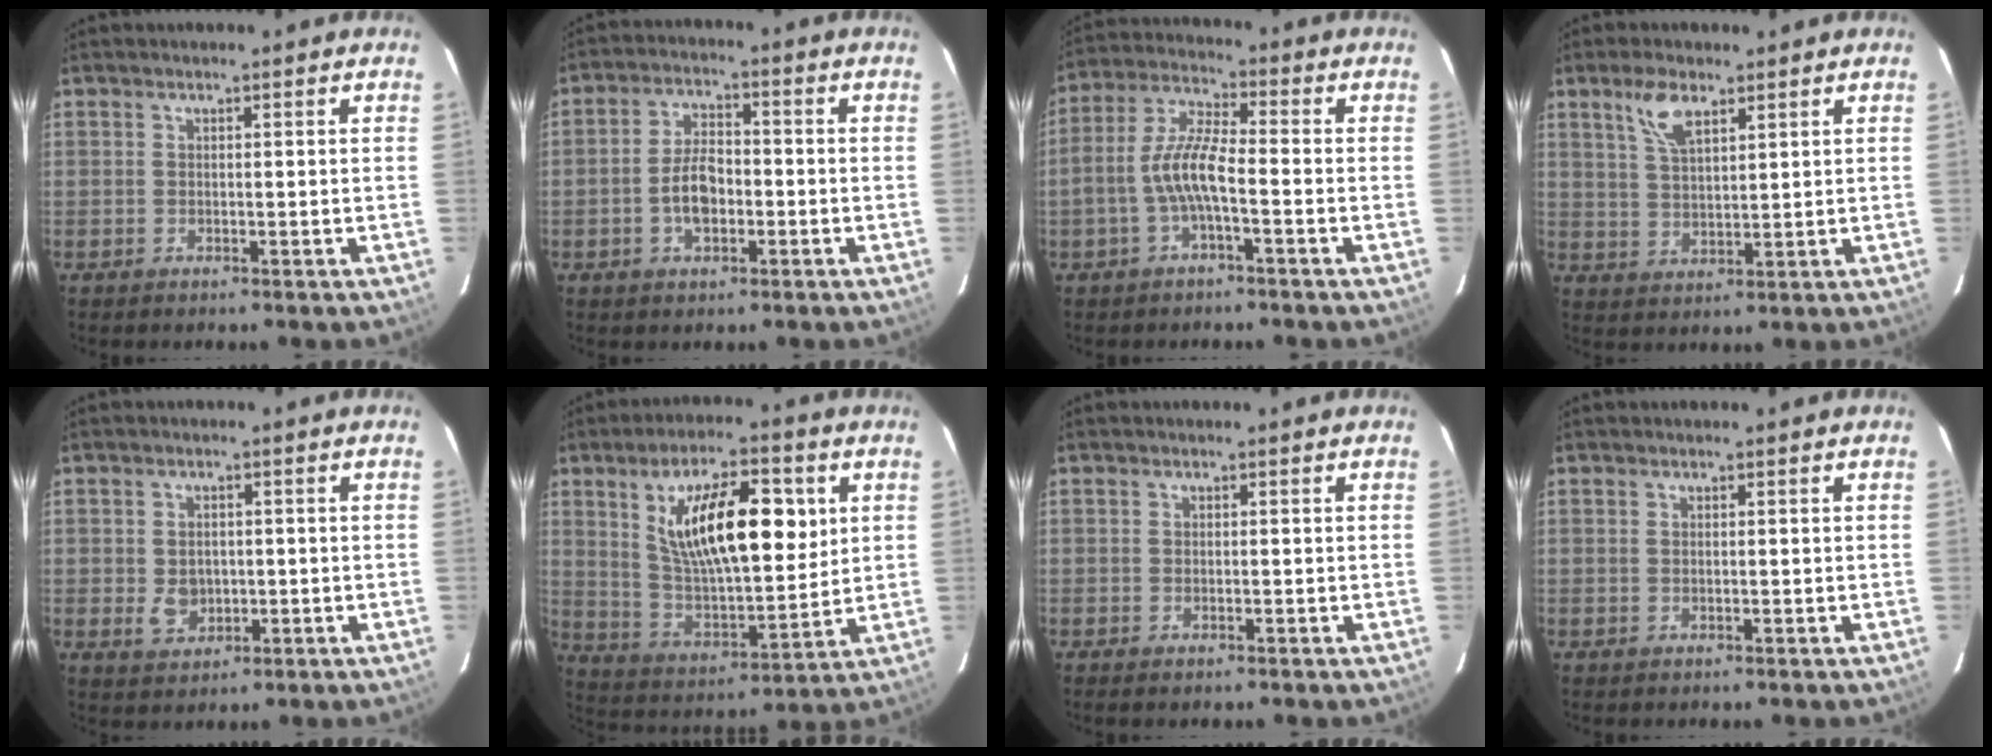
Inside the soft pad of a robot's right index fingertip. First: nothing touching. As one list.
[{"total": 6.5, "force": [-1.9, 3.6, 5.1], "torque": [-0.102, 0.010, -0.029]}, {"total": 7.5, "force": [-2.5, 1.8, 6.9], "torque": [-0.155, 0.013, -0.048]}, {"total": 6.2, "force": [3.7, 2.5, 4.2], "torque": [-0.082, 0.009, 0.075]}, {"total": 4.4, "force": [-0.6, 3.6, 2.4], "torque": [-0.044, -0.002, -0.002]}, {"total": 19.0, "force": [6.1, 7.2, 16.5], "torque": [-0.279, 0.009, 0.115]}, {"total": 0.8, "force": [-0.7, 0.3, 0.4], "torque": [-0.009, -0.003, -0.014]}, {"total": 0.0}]